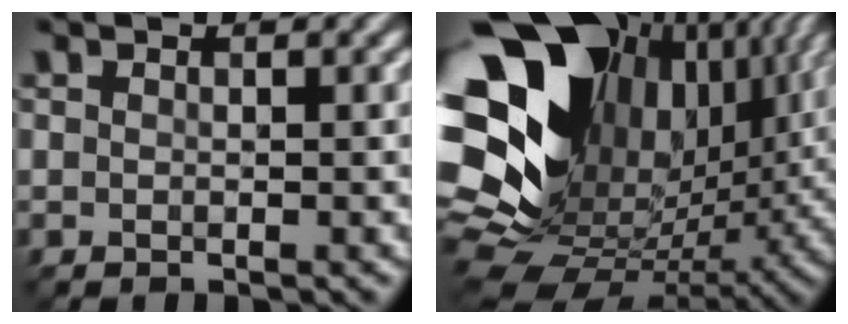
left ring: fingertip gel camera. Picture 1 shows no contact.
{"total": 20.4, "force": [4.8, 15.0, 12.9], "torque": [-0.291, 0.015, 0.102]}